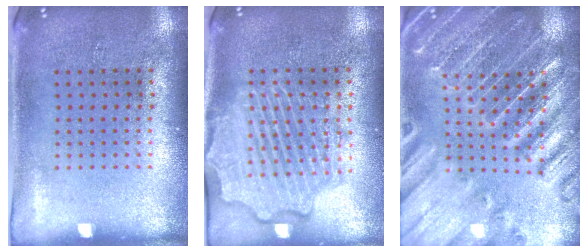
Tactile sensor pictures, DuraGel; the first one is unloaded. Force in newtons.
{"total": 3.4, "press": 3.4, "slide": 0.4}
{"total": 3.7, "press": 3.5, "slide": 1.0}